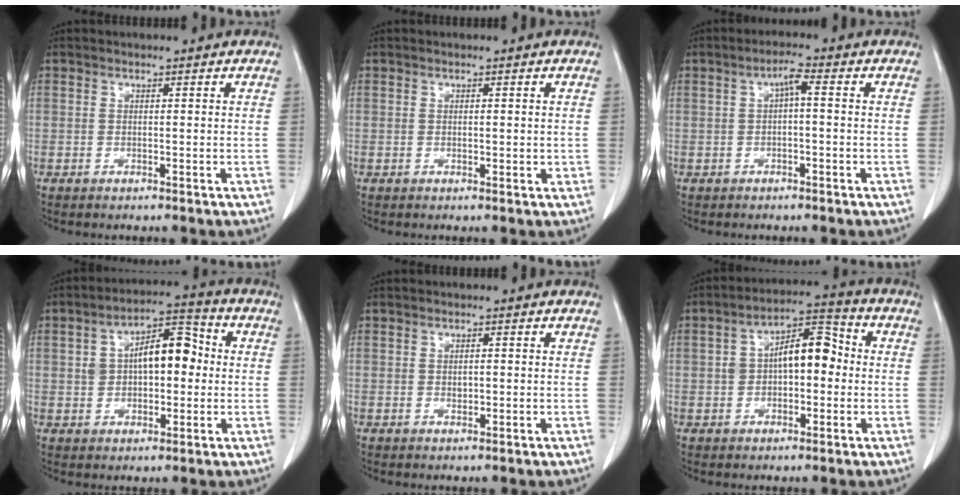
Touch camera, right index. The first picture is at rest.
{"total": 1.2, "force": [0.1, 0.6, 1.0], "torque": [-0.012, -0.001, 0.004]}
{"total": 2.7, "force": [0.3, 0.5, 2.7], "torque": [-0.046, 0.011, 0.004]}
{"total": 10.3, "force": [1.1, 5.1, 8.9], "torque": [-0.148, 0.040, 0.019]}
{"total": 1.1, "force": [0.0, 0.7, 0.8], "torque": [-0.013, 0.001, 0.003]}
{"total": 9.3, "force": [0.3, 4.4, 8.1], "torque": [-0.139, 0.044, 0.003]}